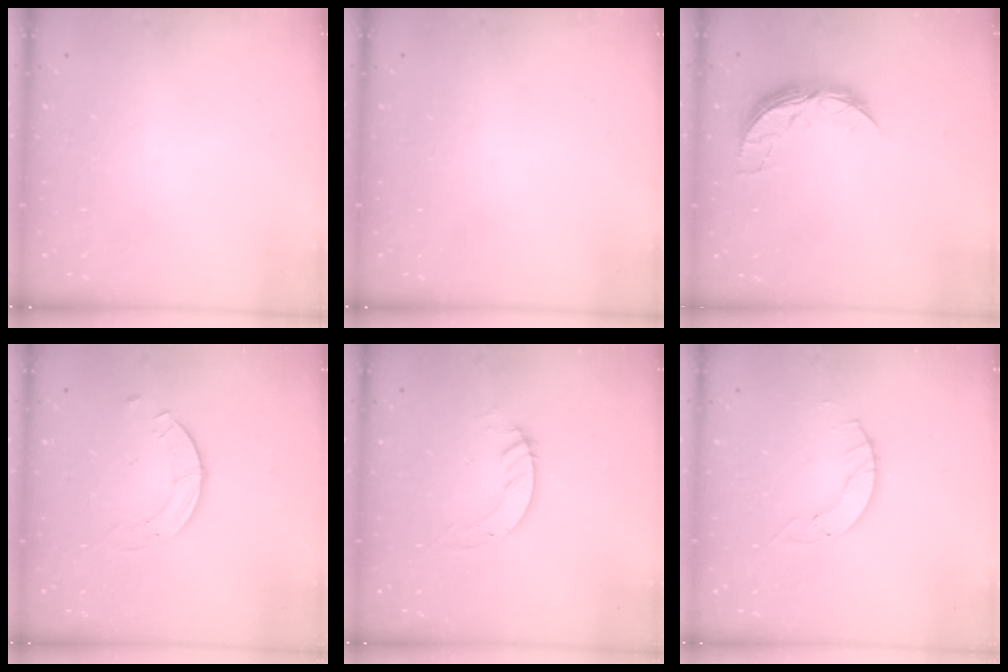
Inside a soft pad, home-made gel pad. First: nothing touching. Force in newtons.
{"total": 0.0}
{"total": 8.0, "press": 8.0, "slide": 0.6}
{"total": 2.3, "press": 2.3, "slide": 0.3}
{"total": 3.7, "press": 3.7, "slide": 0.2}
{"total": 3.9, "press": 3.9, "slide": 0.4}